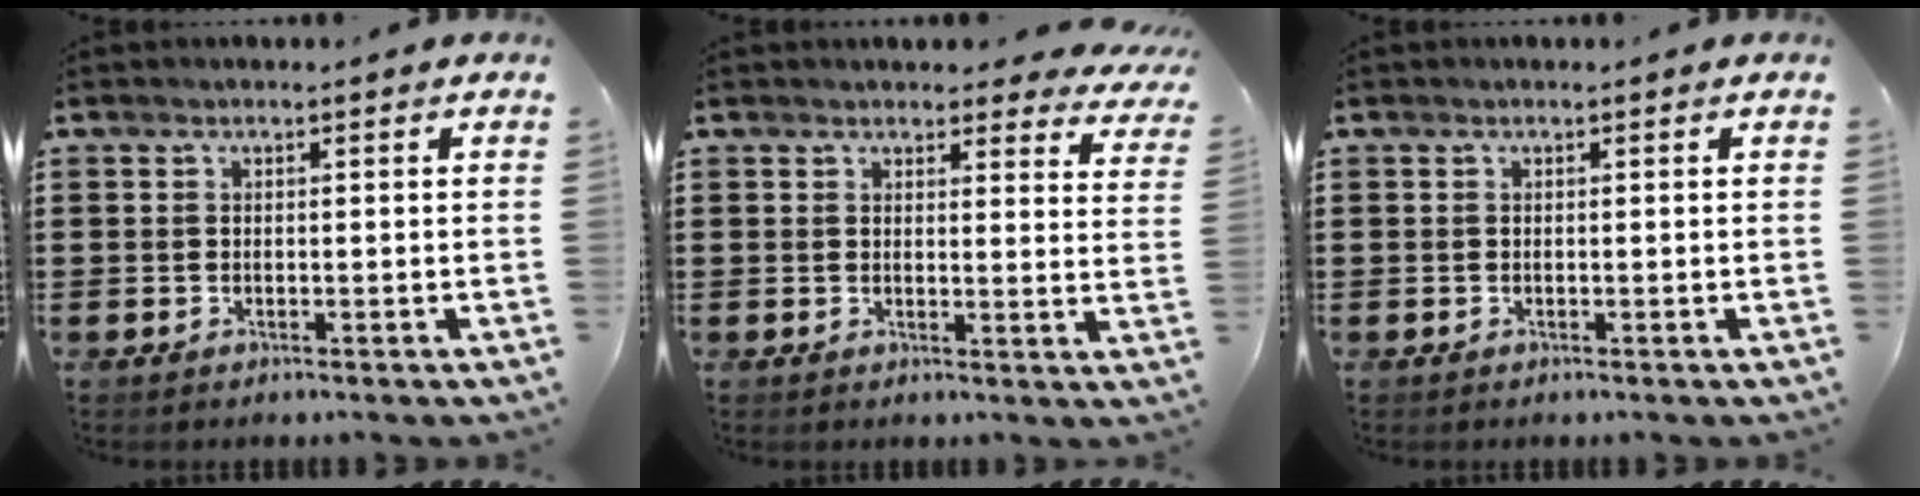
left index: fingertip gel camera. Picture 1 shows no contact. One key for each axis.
{"total": 3.3, "fx": 3.1, "fy": 0.5, "fz": 0.8, "tx": -0.012, "ty": -0.013, "tz": 0.055}
{"total": 0.0}